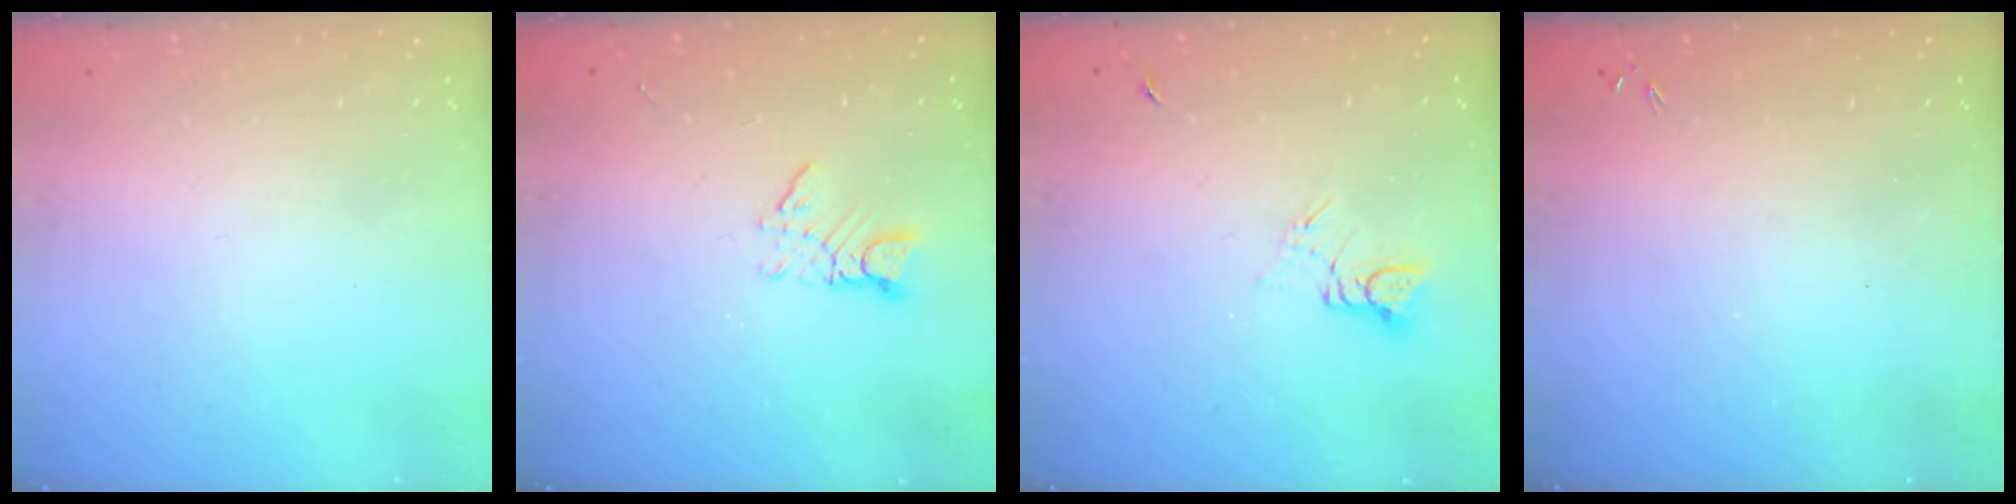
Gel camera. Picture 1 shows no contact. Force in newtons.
{"total": 3.5, "press": 3.5, "slide": 0.4}
{"total": 1.5, "press": 1.5, "slide": 0.2}
{"total": 0.0}